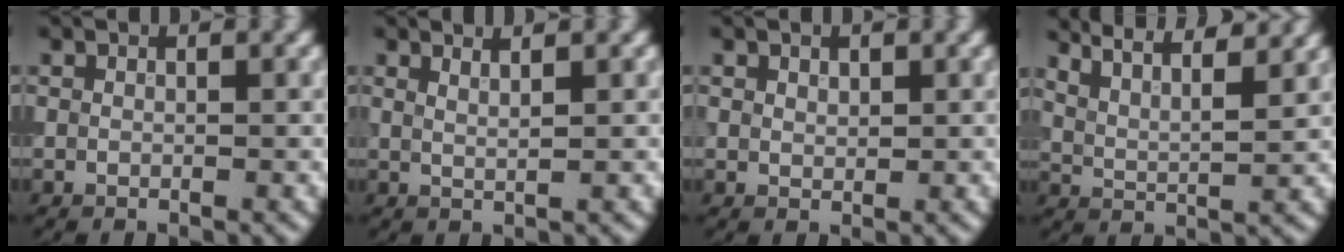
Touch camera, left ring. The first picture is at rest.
{"total": 2.3, "force": [1.5, 0.8, 1.5], "torque": [-0.003, 0.008, 0.003]}
{"total": 0.9, "force": [0.6, 0.6, 0.3], "torque": [-0.006, -0.001, 0.012]}
{"total": 9.1, "force": [7.1, 2.9, 5.0], "torque": [-0.060, 0.033, 0.076]}